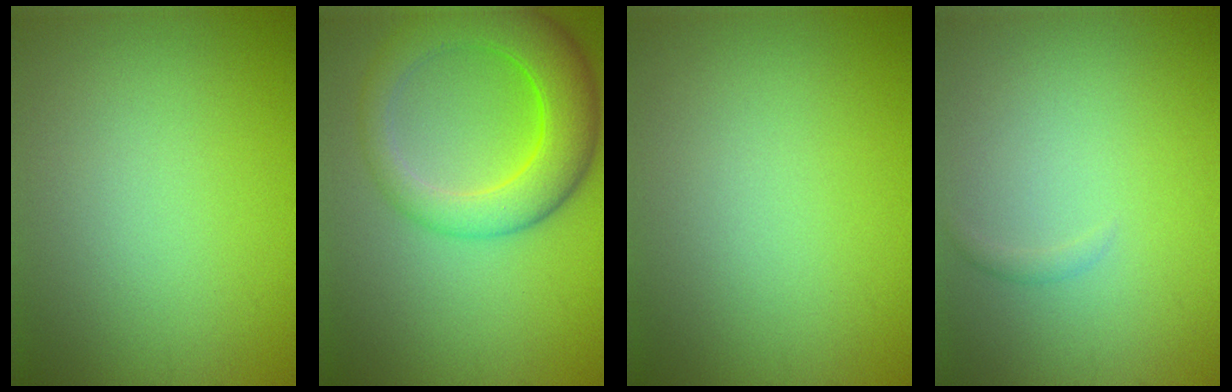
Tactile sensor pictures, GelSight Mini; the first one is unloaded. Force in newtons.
{"total": 7.3, "press": 7.3, "slide": 0.3}
{"total": 0.0}
{"total": 0.5, "press": 0.5, "slide": 0.0}